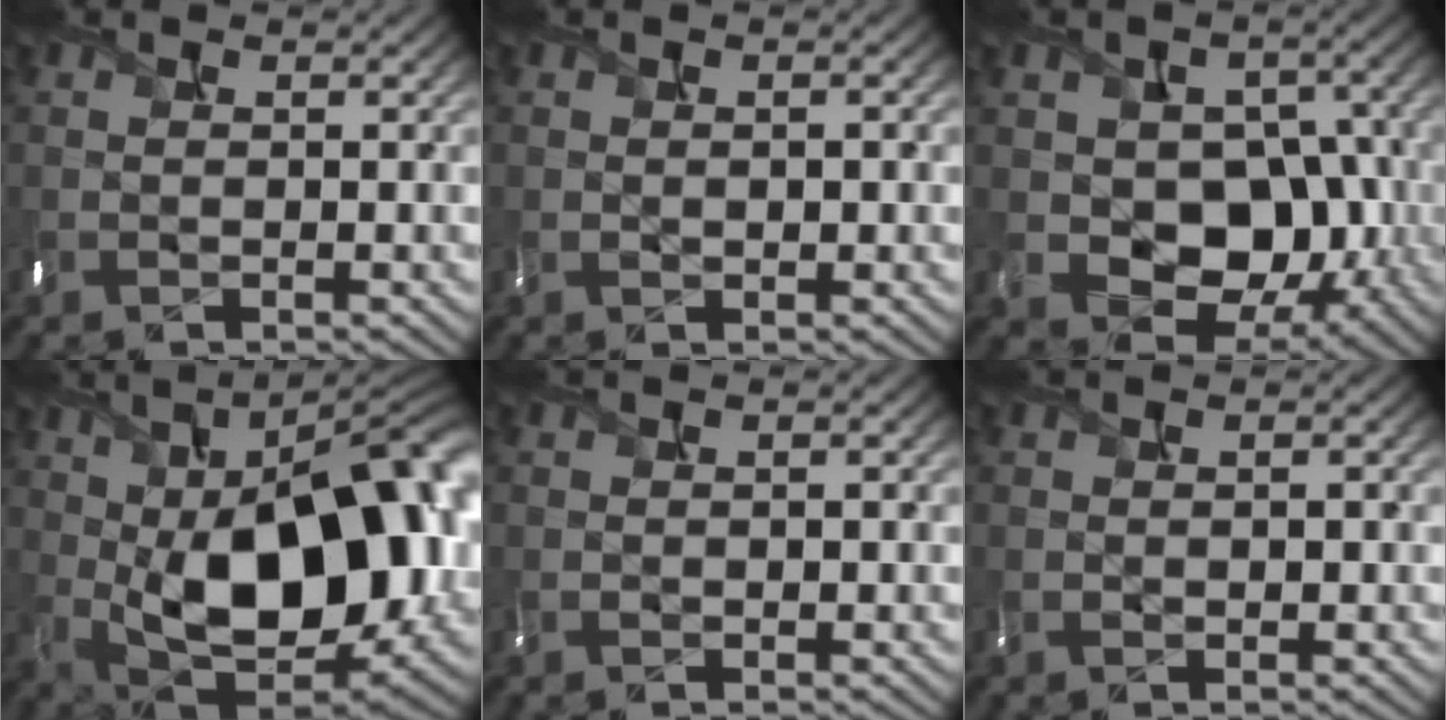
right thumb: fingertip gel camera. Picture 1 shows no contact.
{"total": 1.9, "force": [0.3, 1.1, 1.5], "torque": [-0.024, -0.001, 0.010]}
{"total": 10.2, "force": [-1.7, 7.6, 6.7], "torque": [-0.107, -0.020, -0.008]}
{"total": 20.9, "force": [1.3, 11.4, 17.5], "torque": [-0.261, -0.003, 0.011]}
{"total": 0.6, "force": [0.2, 0.3, 0.5], "torque": [-0.006, -0.006, 0.002]}
{"total": 1.6, "force": [0.3, 0.9, 1.3], "torque": [-0.017, -0.004, 0.008]}